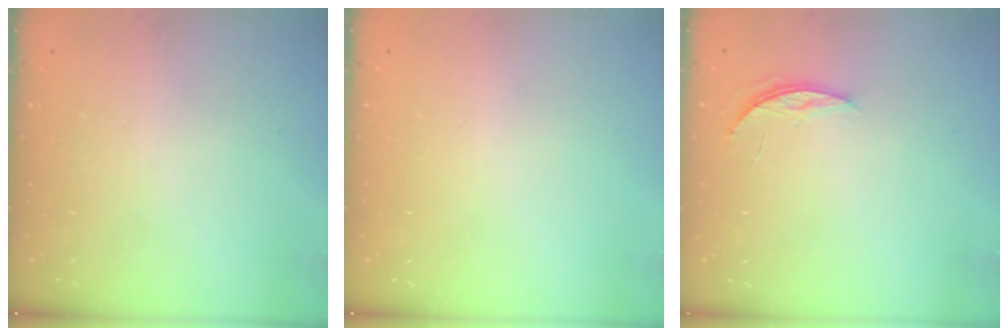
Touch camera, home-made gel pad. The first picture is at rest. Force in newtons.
{"total": 0.0}
{"total": 3.9, "press": 3.9, "slide": 0.4}